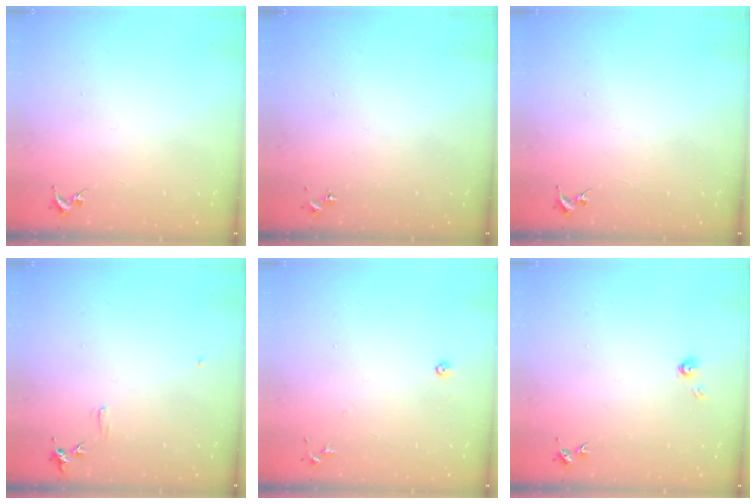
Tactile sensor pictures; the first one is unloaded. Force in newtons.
{"total": 0.0}
{"total": 0.0}
{"total": 5.6, "press": 5.5, "slide": 0.7}
{"total": 5.5, "press": 5.5, "slide": 0.5}
{"total": 3.8, "press": 3.7, "slide": 0.2}